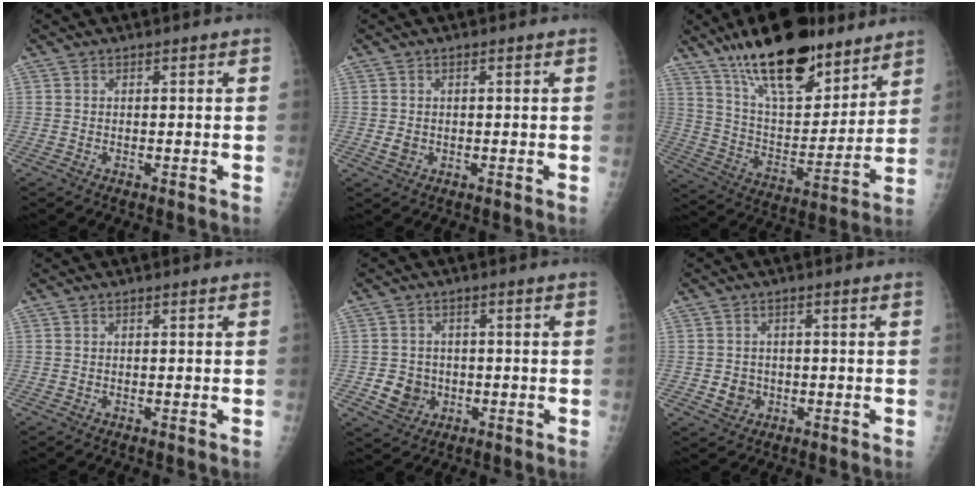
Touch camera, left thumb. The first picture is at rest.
{"total": 1.7, "force": [0.0, 1.3, 1.0], "torque": [-0.014, -0.001, 0.004]}
{"total": 23.6, "force": [16.6, 9.2, 14.0], "torque": [-0.187, -0.075, 0.279]}
{"total": 0.0}
{"total": 5.4, "force": [-1.1, 4.9, 2.0], "torque": [-0.010, 0.007, -0.011]}
{"total": 3.2, "force": [-0.6, 2.9, 1.2], "torque": [-0.003, 0.004, -0.004]}